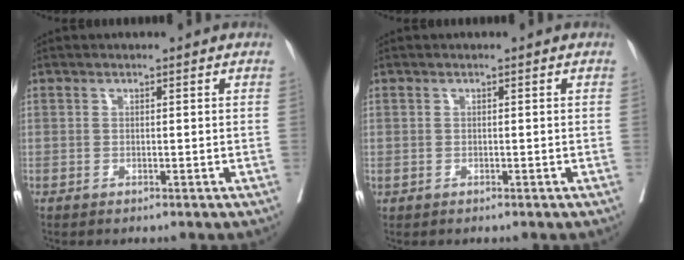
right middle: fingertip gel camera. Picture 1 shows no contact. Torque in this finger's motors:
{"motor_torque": [0.19, -0.10, 0.44, 0.21]}